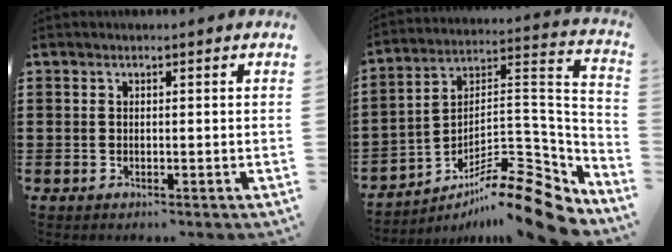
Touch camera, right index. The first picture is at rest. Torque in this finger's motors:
{"motor_torque": [1.15, -0.99, 0.27, 0.11]}